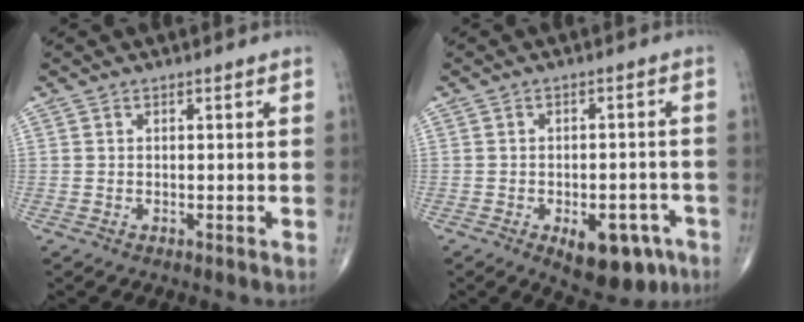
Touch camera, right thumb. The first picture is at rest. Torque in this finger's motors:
{"motor_torque": [1.39, 1.23, 0.02, -0.49, 0.20]}